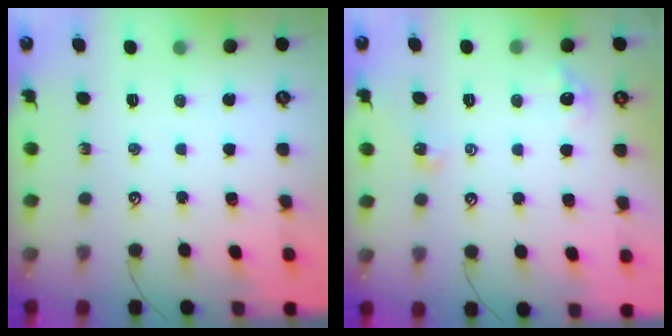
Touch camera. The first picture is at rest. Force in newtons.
{"total": 3.7, "press": 3.7, "slide": 0.7}